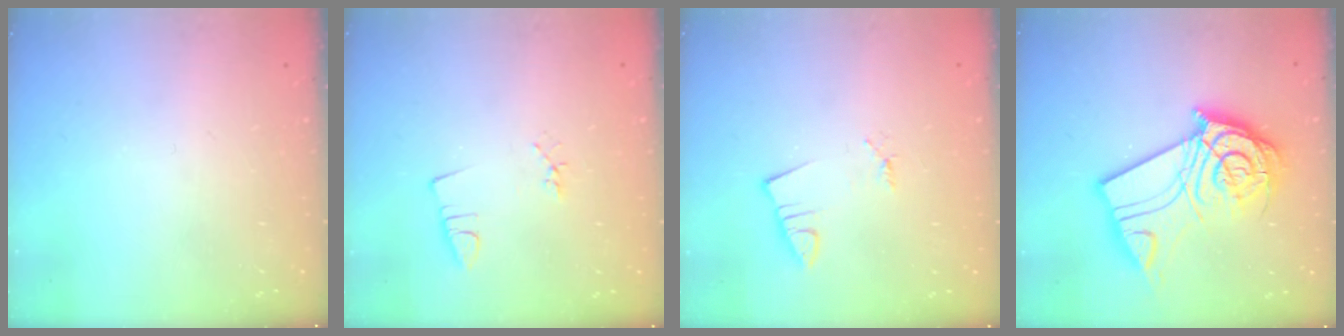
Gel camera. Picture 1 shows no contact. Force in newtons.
{"total": 2.2, "press": 1.7, "slide": 1.3}
{"total": 1.0, "press": 1.0, "slide": 0.1}
{"total": 17.5, "press": 17.4, "slide": 2.2}